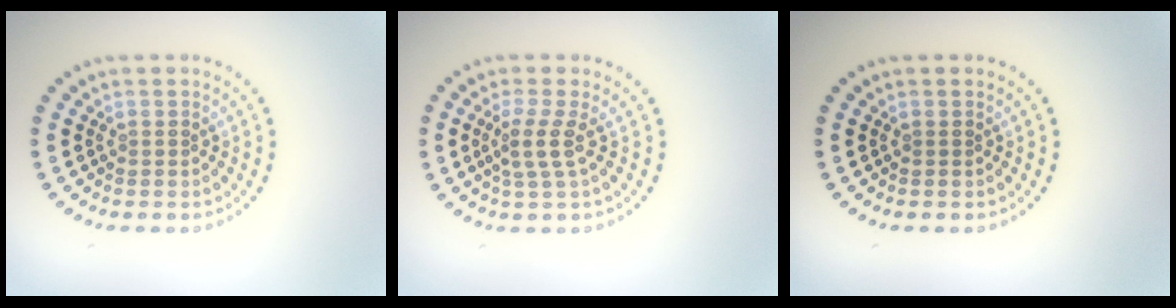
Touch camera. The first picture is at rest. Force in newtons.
{"total": 2.2, "press": 1.5, "slide": 1.6}
{"total": 0.0}